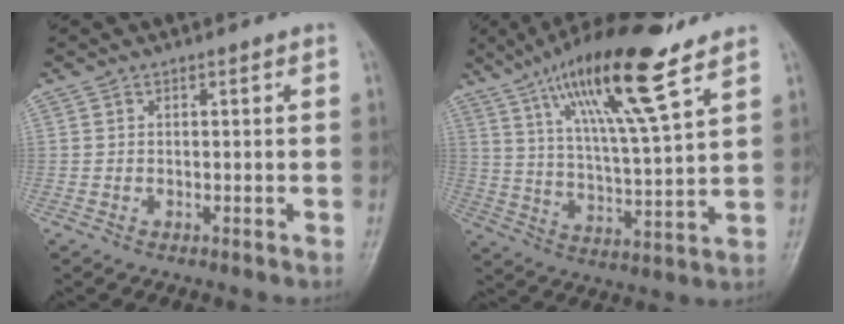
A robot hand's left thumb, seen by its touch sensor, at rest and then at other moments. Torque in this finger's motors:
{"motor_torque": [0.24, 0.46, 1.72, -1.05, 0.52]}